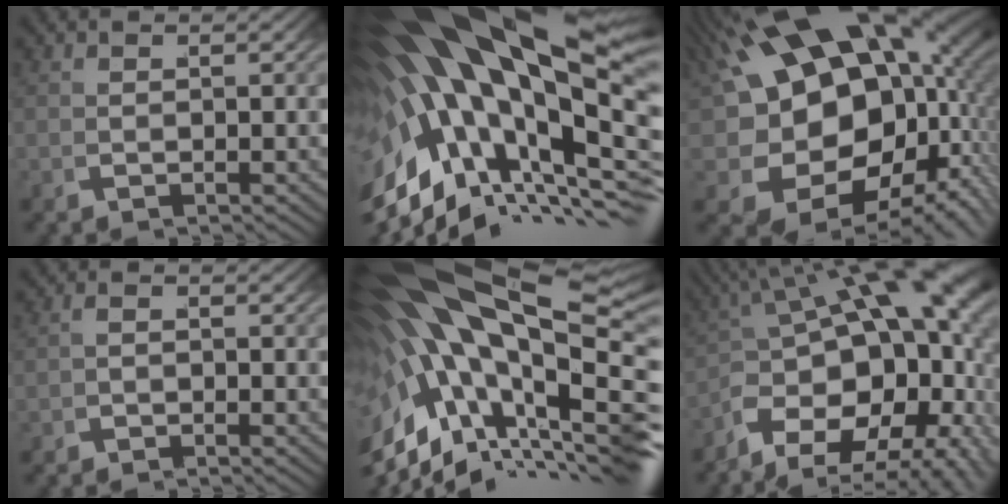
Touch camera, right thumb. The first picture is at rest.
{"total": 21.2, "force": [0.5, 12.8, 16.9], "torque": [-0.307, -0.039, 0.043]}
{"total": 24.3, "force": [1.7, 17.2, 17.1], "torque": [-0.327, -0.060, 0.056]}
{"total": 0.5, "force": [-0.1, -0.5, 0.1], "torque": [0.001, -0.001, 0.003]}
{"total": 19.3, "force": [-1.4, 11.7, 15.3], "torque": [-0.309, -0.059, 0.025]}
{"total": 17.7, "force": [1.0, 10.4, 14.3], "torque": [-0.230, -0.022, 0.033]}